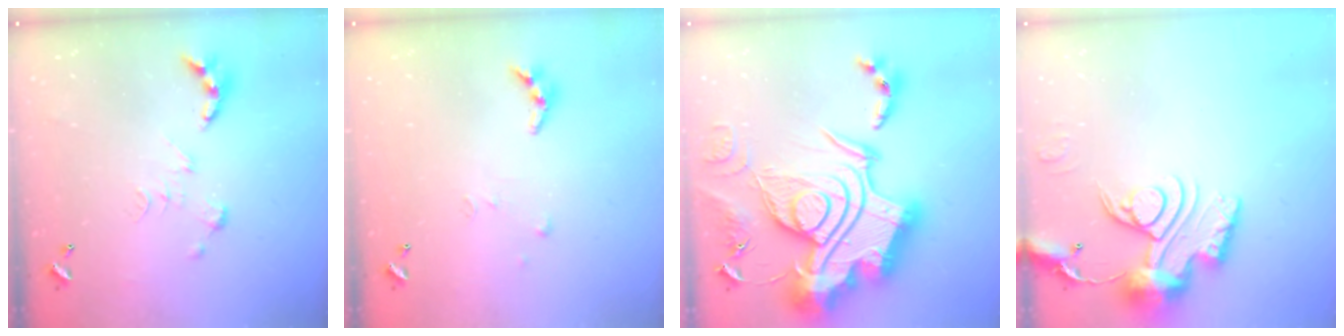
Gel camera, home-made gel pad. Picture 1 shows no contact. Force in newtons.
{"total": 5.7, "press": 5.7, "slide": 0.4}
{"total": 0.6, "press": 0.6, "slide": 0.0}
{"total": 15.5, "press": 15.4, "slide": 1.7}